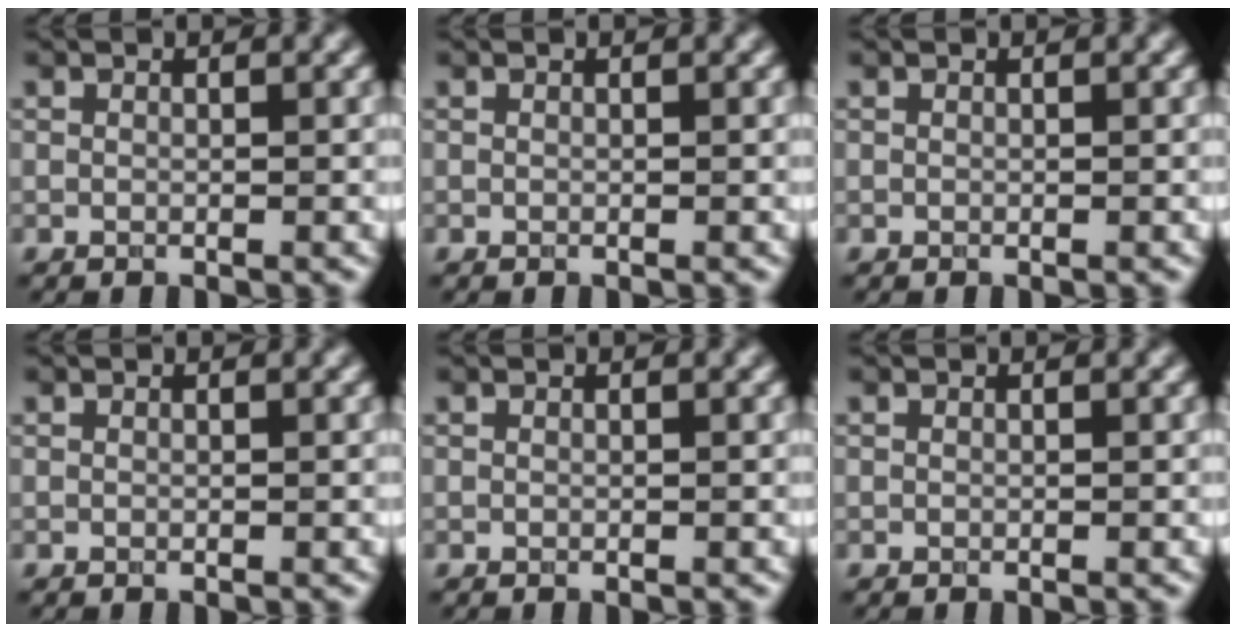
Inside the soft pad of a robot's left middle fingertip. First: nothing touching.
{"total": 0.0}
{"total": 0.0}
{"total": 0.0}
{"total": 0.0}
{"total": 0.0}